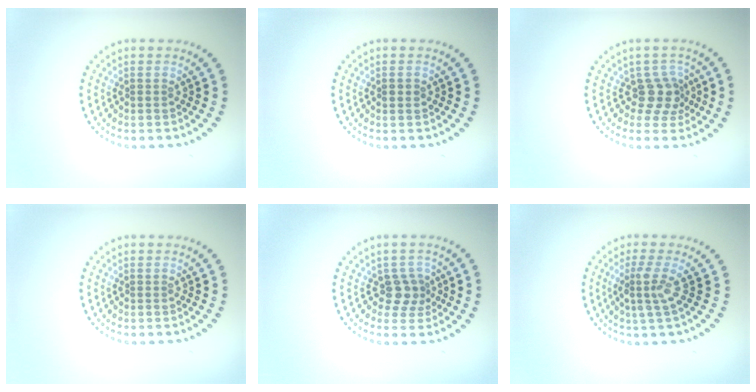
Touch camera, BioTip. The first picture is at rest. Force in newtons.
{"total": 1.0, "press": 0.9, "slide": 0.2}
{"total": 2.6, "press": 2.0, "slide": 1.7}
{"total": 0.0}
{"total": 2.3, "press": 1.9, "slide": 1.4}
{"total": 2.6, "press": 1.9, "slide": 1.9}